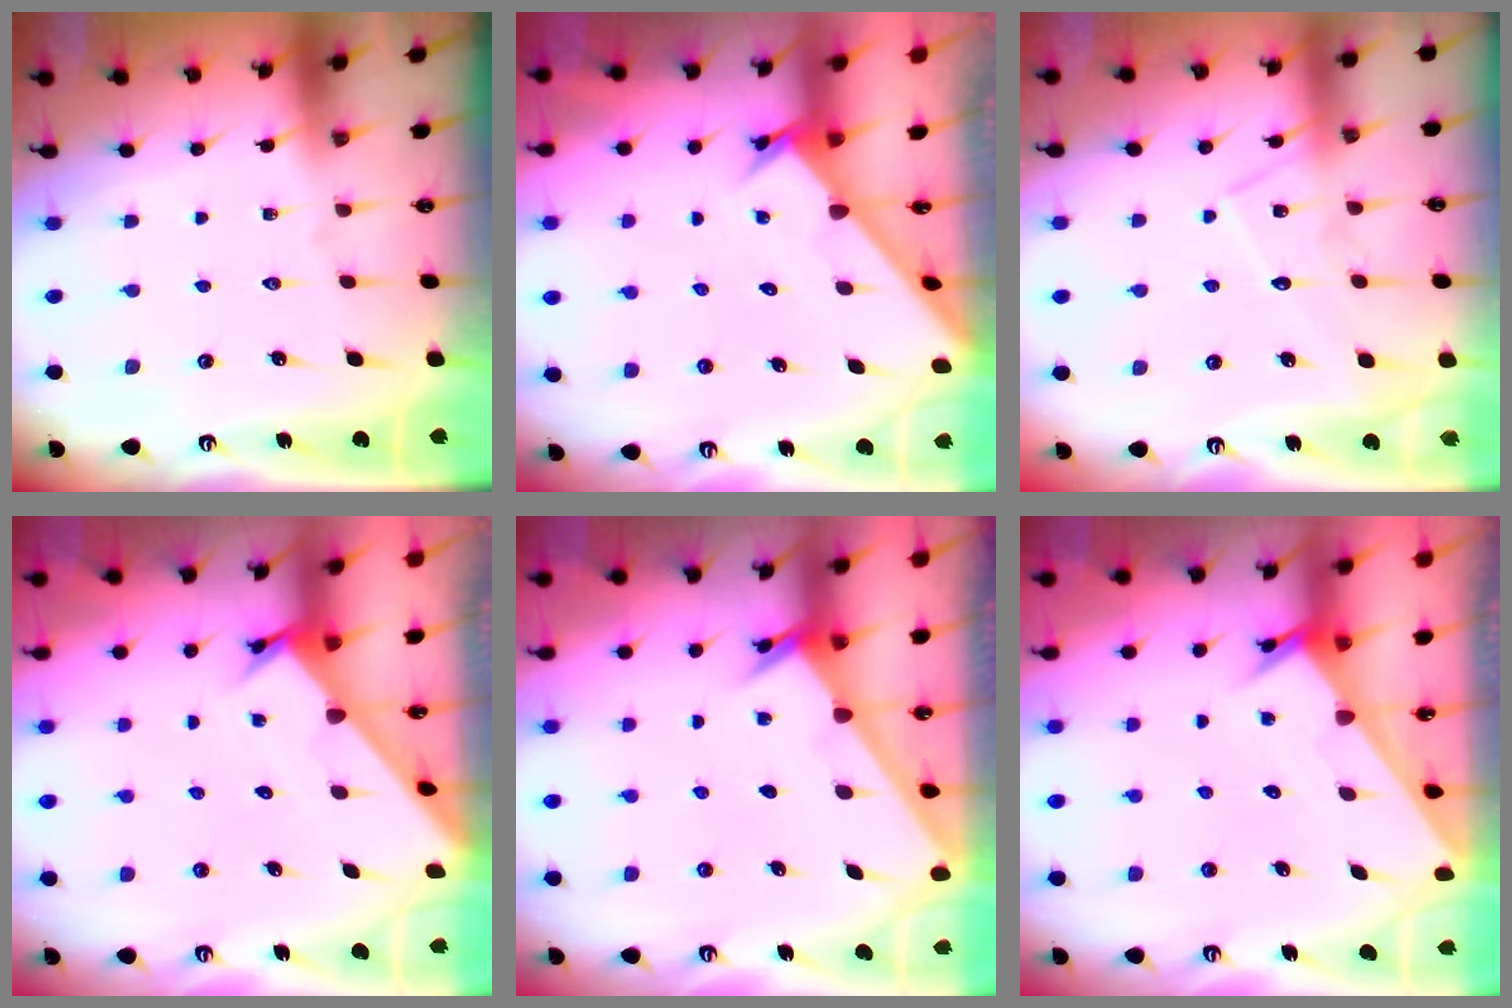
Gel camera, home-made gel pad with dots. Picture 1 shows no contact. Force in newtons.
{"total": 2.7, "press": 2.6, "slide": 0.3}
{"total": 9.2, "press": 9.1, "slide": 0.7}
{"total": 2.3, "press": 2.3, "slide": 0.1}
{"total": 2.4, "press": 2.4, "slide": 0.2}
{"total": 2.4, "press": 2.4, "slide": 0.1}